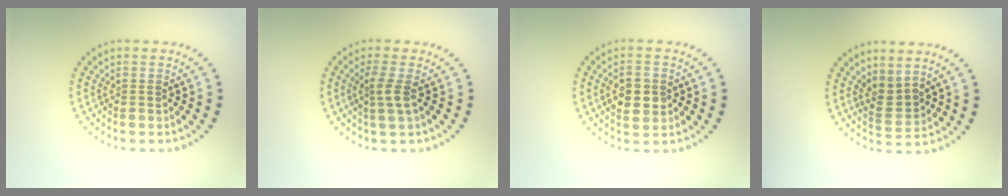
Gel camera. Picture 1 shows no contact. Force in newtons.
{"total": 1.9, "press": 1.4, "slide": 1.2}
{"total": 3.0, "press": 3.0, "slide": 0.1}
{"total": 2.3, "press": 1.5, "slide": 1.8}